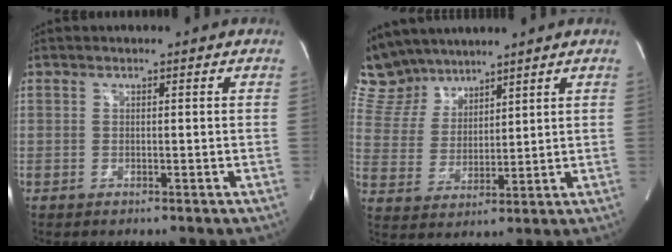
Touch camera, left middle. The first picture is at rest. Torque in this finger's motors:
{"motor_torque": [0.23, -0.44, -0.05, -0.04]}